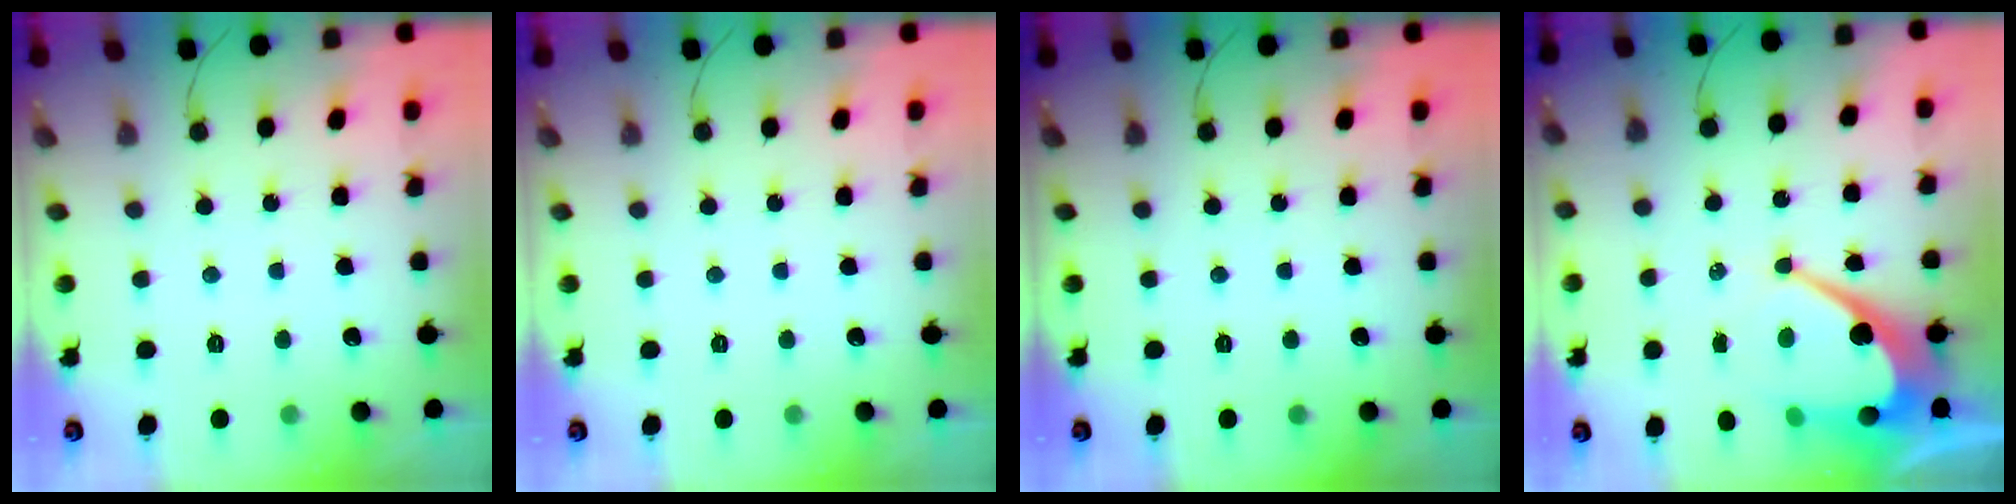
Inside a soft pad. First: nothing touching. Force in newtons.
{"total": 0.0}
{"total": 0.0}
{"total": 13.4, "press": 13.4, "slide": 1.3}